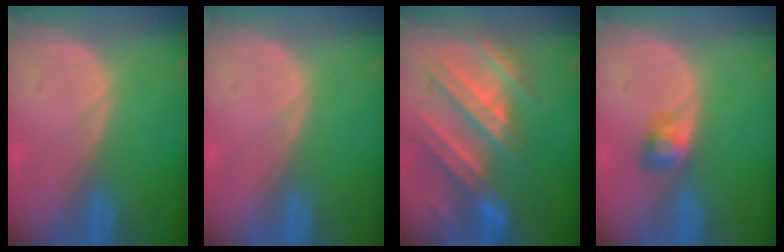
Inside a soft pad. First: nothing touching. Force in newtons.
{"total": 0.0}
{"total": 10.2, "press": 9.5, "slide": 3.8}
{"total": 2.7, "press": 2.7, "slide": 0.3}